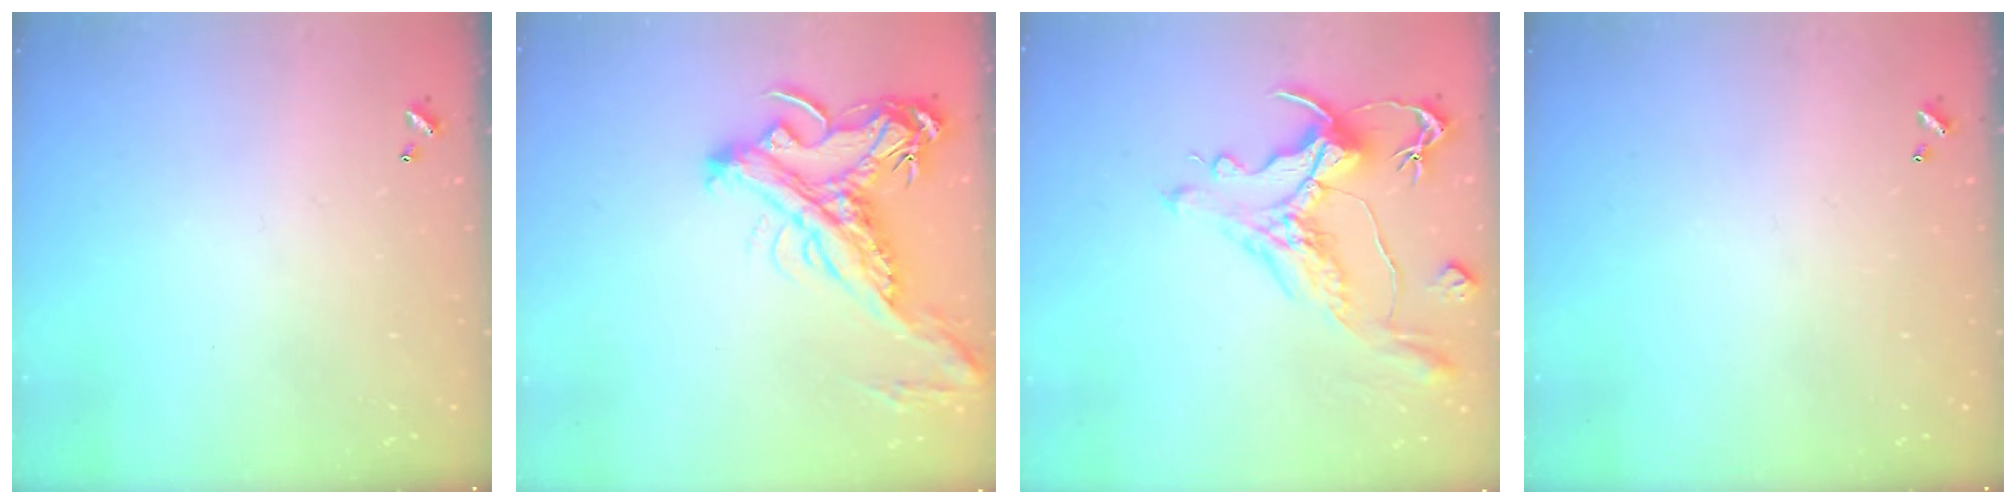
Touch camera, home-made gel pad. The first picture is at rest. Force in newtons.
{"total": 6.0, "press": 5.8, "slide": 1.7}
{"total": 2.2, "press": 1.7, "slide": 1.4}
{"total": 0.0}